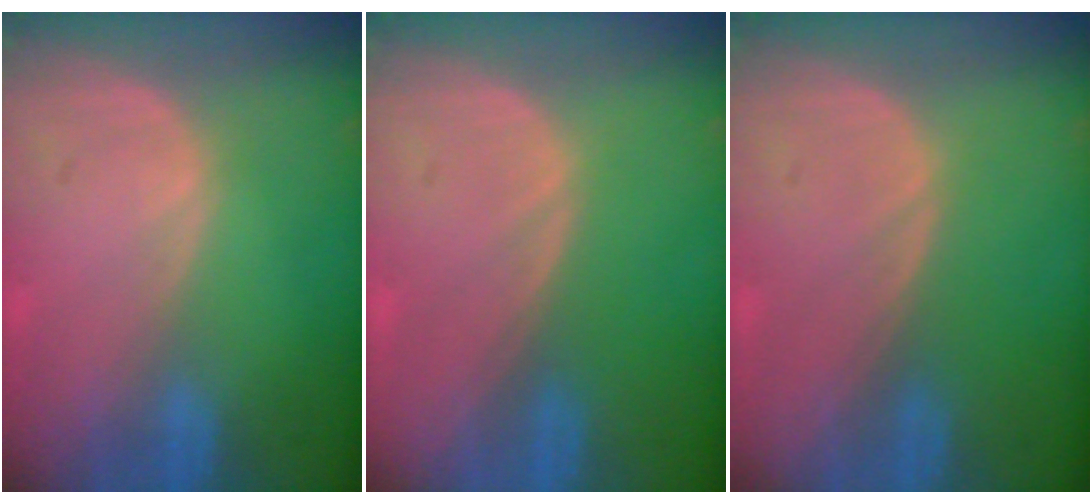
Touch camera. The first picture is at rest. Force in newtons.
{"total": 0.0}
{"total": 0.0}